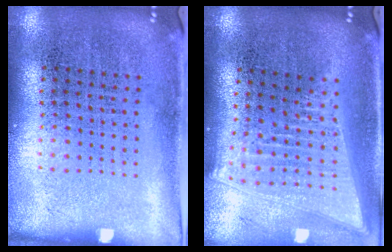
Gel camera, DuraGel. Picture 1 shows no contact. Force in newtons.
{"total": 2.1, "press": 1.8, "slide": 1.1}